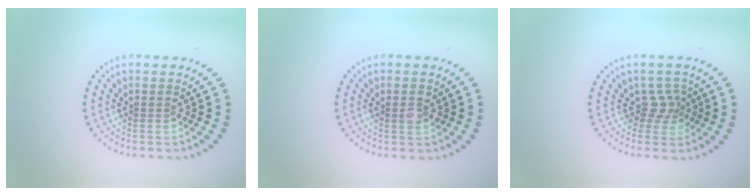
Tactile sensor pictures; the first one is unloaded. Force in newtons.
{"total": 1.4, "press": 1.3, "slide": 0.5}
{"total": 2.0, "press": 1.3, "slide": 1.5}